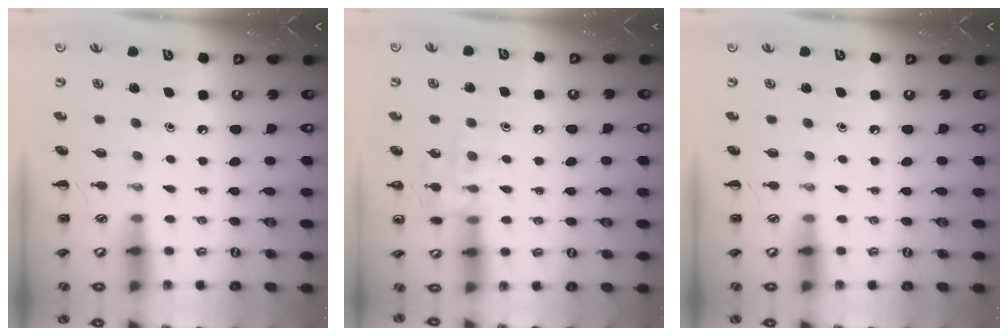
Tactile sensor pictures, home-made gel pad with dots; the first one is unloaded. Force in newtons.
{"total": 9.4, "press": 9.4, "slide": 1.1}
{"total": 0.0}